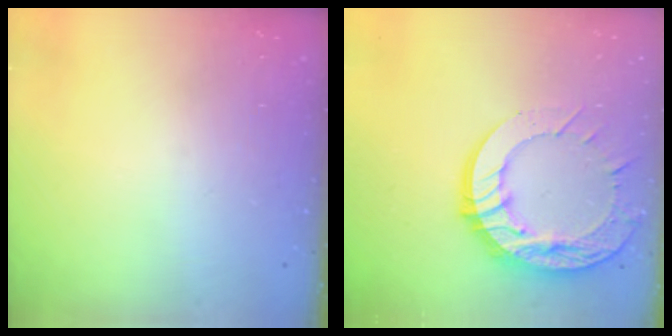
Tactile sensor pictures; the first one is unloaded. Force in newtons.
{"total": 20.5, "press": 20.5, "slide": 1.9}